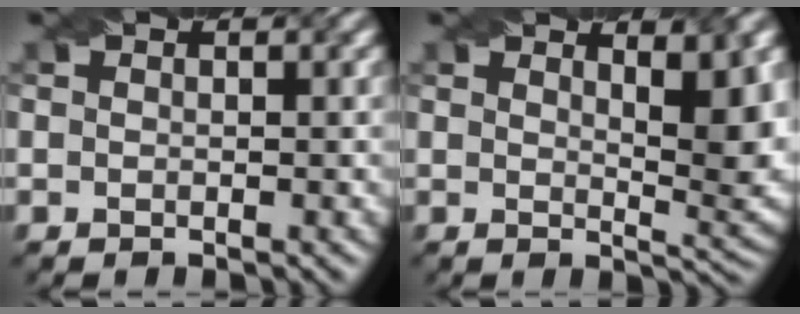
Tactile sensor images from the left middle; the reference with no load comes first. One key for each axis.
{"total": 6.6, "fx": 3.2, "fy": 2.1, "fz": 5.4, "tx": -0.047, "ty": 0.001, "tz": 0.046}